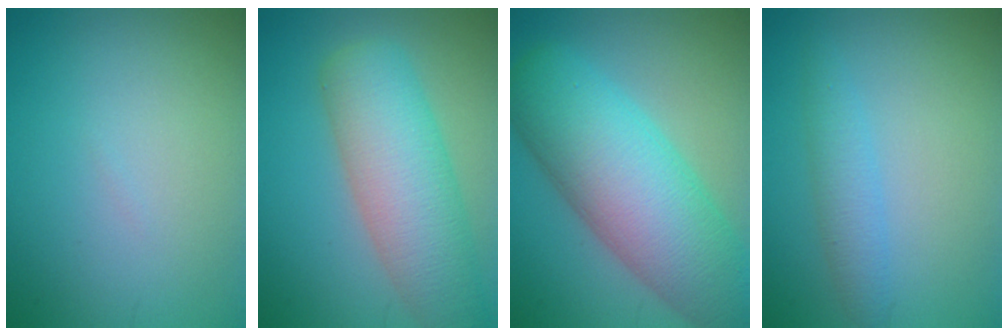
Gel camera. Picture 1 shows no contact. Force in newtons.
{"total": 8.6, "press": 8.6, "slide": 0.5}
{"total": 12.5, "press": 12.5, "slide": 0.6}
{"total": 2.3, "press": 2.3, "slide": 0.1}